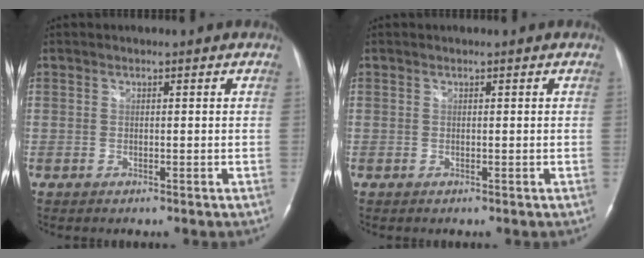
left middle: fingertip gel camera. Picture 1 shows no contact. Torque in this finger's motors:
{"motor_torque": [0.00, 0.00, 0.10, 0.00]}